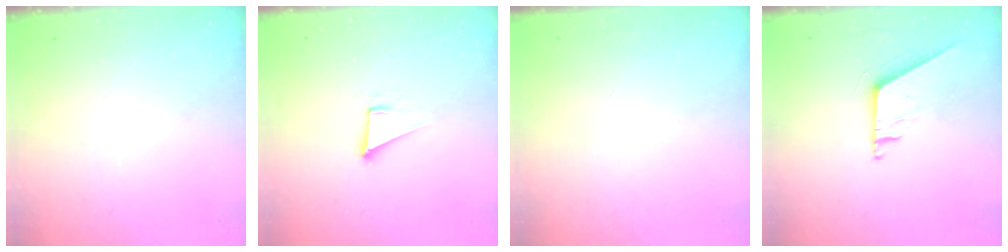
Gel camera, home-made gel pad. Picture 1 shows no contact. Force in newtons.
{"total": 3.7, "press": 2.9, "slide": 2.2}
{"total": 2.0, "press": 2.0, "slide": 0.1}
{"total": 5.4, "press": 5.4, "slide": 0.5}